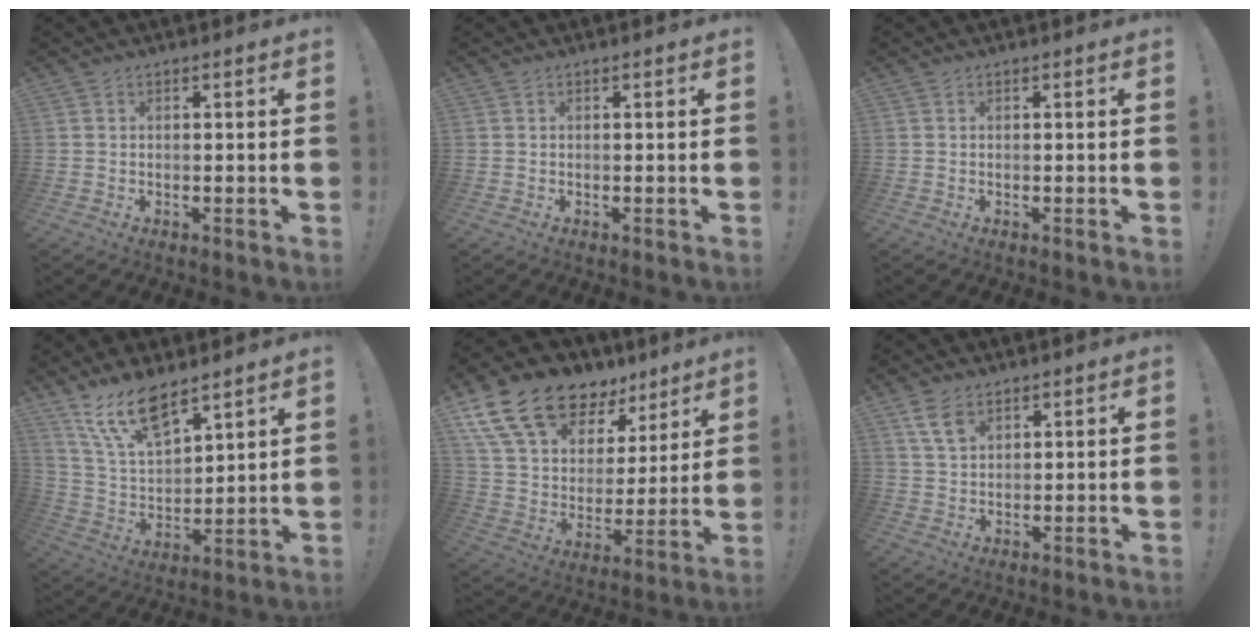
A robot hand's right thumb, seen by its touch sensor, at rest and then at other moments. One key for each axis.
{"total": 0.0}
{"total": 0.0}
{"total": 14.7, "fx": 11.0, "fy": 5.6, "fz": 8.1, "tx": -0.159, "ty": -0.065, "tz": 0.204}
{"total": 18.5, "fx": 12.8, "fy": 10.5, "fz": 8.4, "tx": -0.151, "ty": -0.080, "tz": 0.245}
{"total": 6.2, "fx": 3.7, "fy": 3.5, "fz": 3.6, "tx": -0.058, "ty": -0.013, "tz": 0.070}